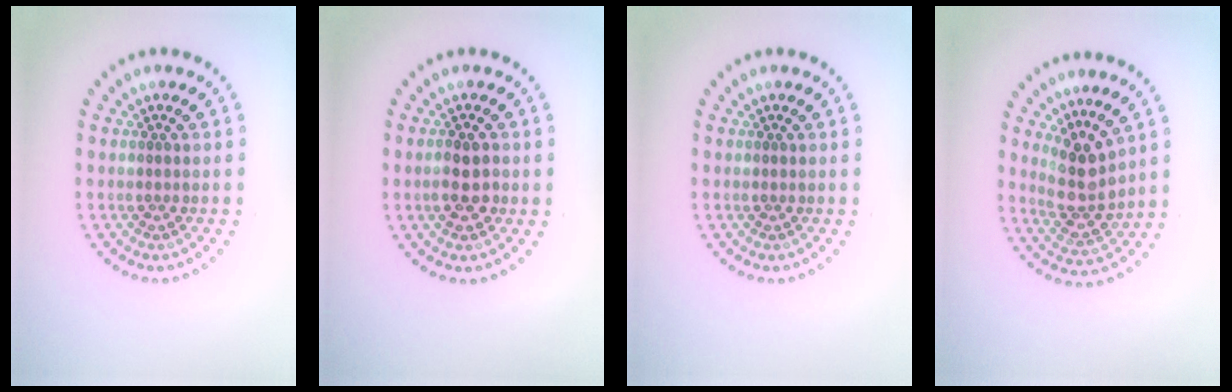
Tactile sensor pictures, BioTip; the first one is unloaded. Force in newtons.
{"total": 2.4, "press": 2.4, "slide": 0.4}
{"total": 0.0}
{"total": 3.5, "press": 2.9, "slide": 1.9}